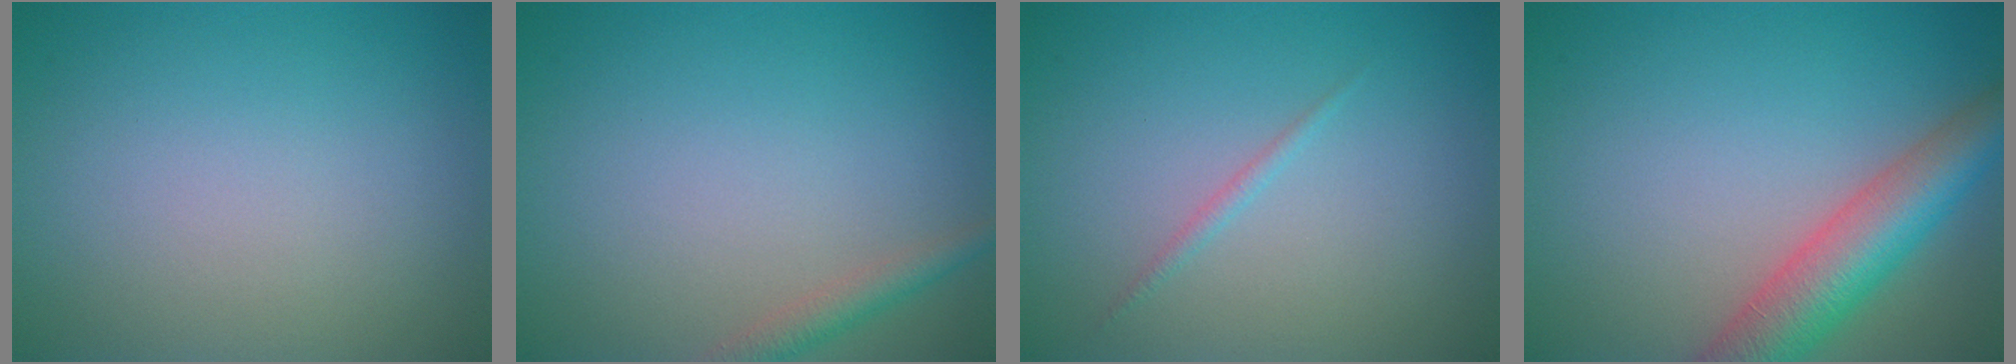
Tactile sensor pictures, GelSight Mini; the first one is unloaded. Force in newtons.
{"total": 1.9, "press": 1.9, "slide": 0.0}
{"total": 0.7, "press": 0.7, "slide": 0.1}
{"total": 6.5, "press": 6.5, "slide": 0.5}